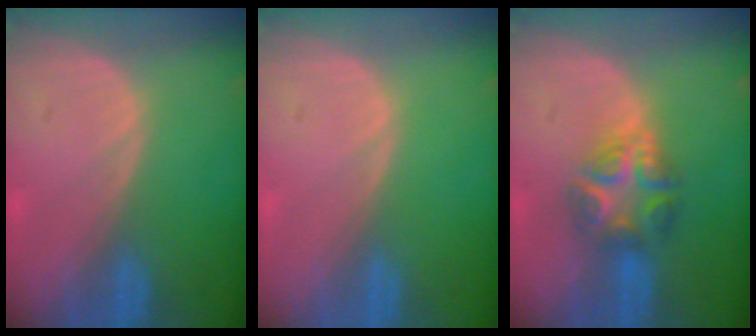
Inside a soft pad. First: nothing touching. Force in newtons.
{"total": 0.0}
{"total": 6.3, "press": 6.1, "slide": 1.8}